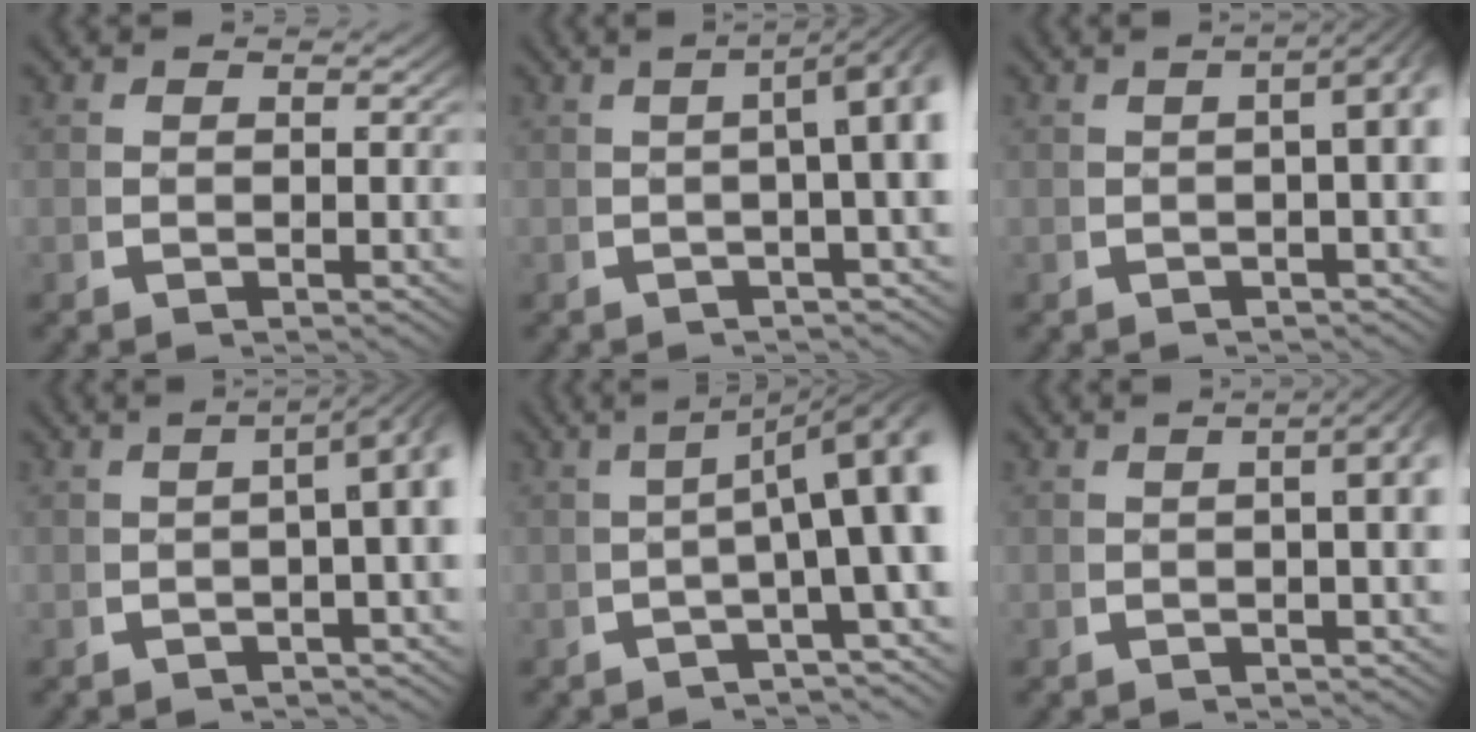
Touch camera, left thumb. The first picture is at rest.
{"total": 8.1, "force": [1.4, 3.3, 7.3], "torque": [-0.079, 0.028, 0.005]}
{"total": 6.9, "force": [1.6, 3.3, 5.9], "torque": [-0.052, 0.033, 0.005]}
{"total": 7.8, "force": [0.6, 3.5, 7.0], "torque": [-0.073, 0.026, -0.001]}
{"total": 10.4, "force": [1.1, 4.9, 9.1], "torque": [-0.113, 0.017, -0.003]}
{"total": 7.3, "force": [2.2, 3.7, 5.9], "torque": [-0.047, 0.040, 0.009]}